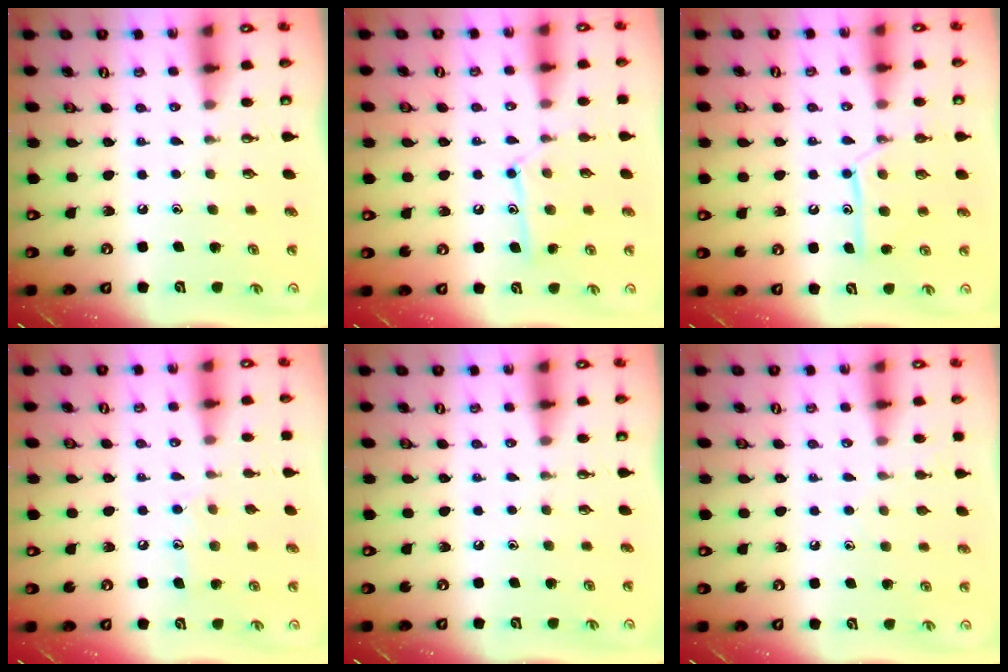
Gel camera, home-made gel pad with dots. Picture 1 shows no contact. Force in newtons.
{"total": 11.2, "press": 11.2, "slide": 0.8}
{"total": 11.8, "press": 11.7, "slide": 0.8}
{"total": 7.8, "press": 7.7, "slide": 0.5}
{"total": 0.0}
{"total": 5.0, "press": 4.9, "slide": 0.4}